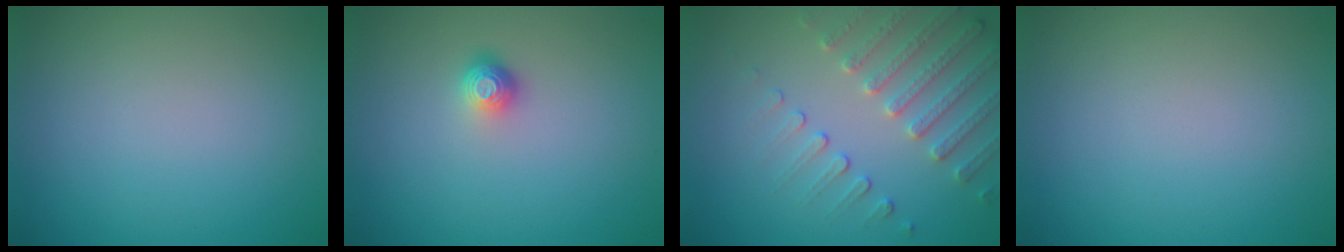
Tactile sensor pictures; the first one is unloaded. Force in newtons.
{"total": 1.5, "press": 1.1, "slide": 1.0}
{"total": 3.8, "press": 3.6, "slide": 1.1}
{"total": 0.0}